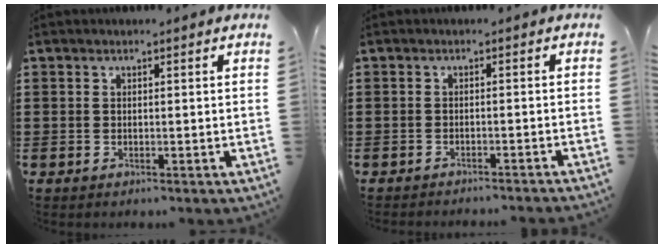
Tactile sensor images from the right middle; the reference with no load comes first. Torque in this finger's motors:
{"motor_torque": [1.11, -1.03, 0.42, 0.04]}